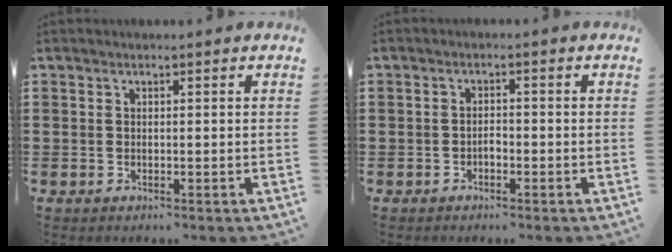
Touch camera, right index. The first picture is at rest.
{"total": 1.5, "force": [-0.8, 0.7, 1.1], "torque": [-0.023, 0.002, -0.015]}